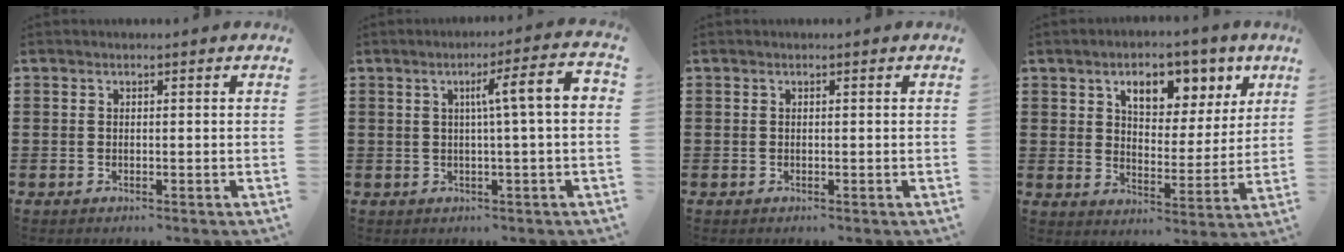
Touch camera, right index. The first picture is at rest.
{"total": 6.6, "force": [0.6, 0.2, 6.6], "torque": [-0.107, -0.005, -0.001]}
{"total": 0.0}
{"total": 7.8, "force": [4.8, 4.2, 4.5], "torque": [-0.081, -0.006, 0.077]}